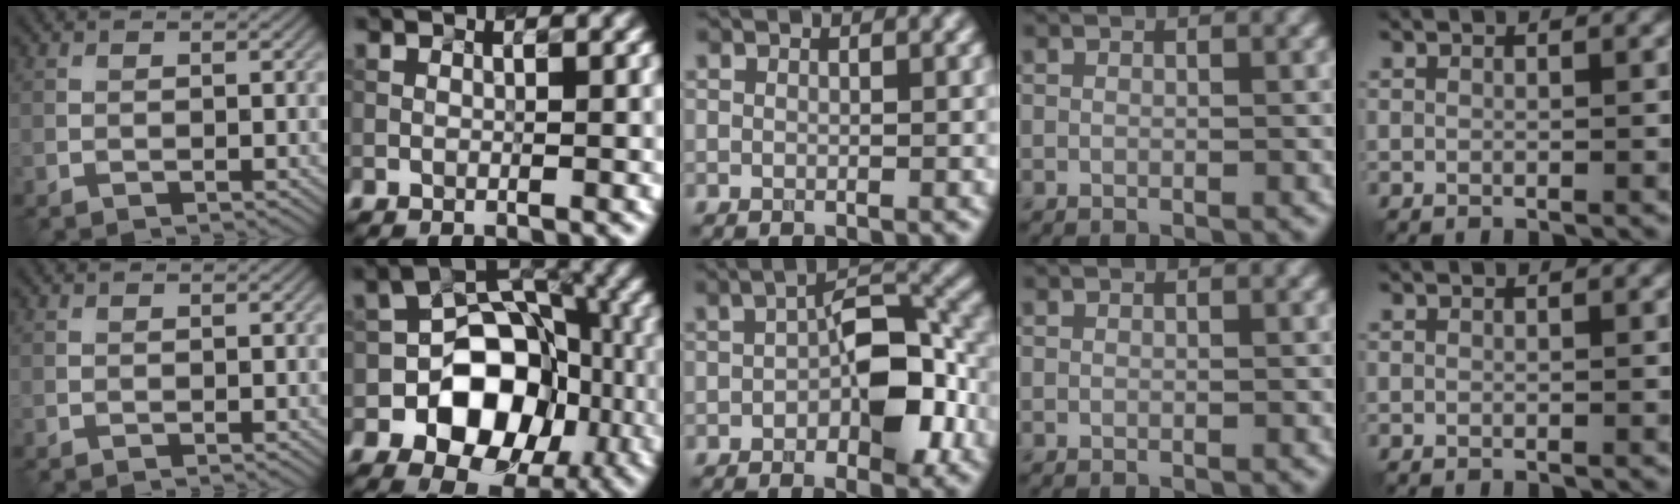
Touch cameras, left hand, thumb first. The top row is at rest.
{"index": {"total": 9.8, "force": [-3.1, 7.1, 6.0], "torque": [-0.077, 0.008, -0.044]}, "middle": {"total": 8.1, "force": [-1.5, 3.9, 6.9], "torque": [-0.092, 0.012, -0.032]}}